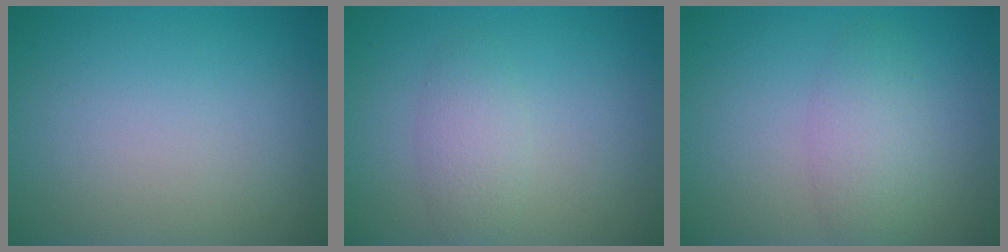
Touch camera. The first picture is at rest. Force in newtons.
{"total": 2.1, "press": 2.1, "slide": 0.1}
{"total": 3.0, "press": 3.0, "slide": 0.1}